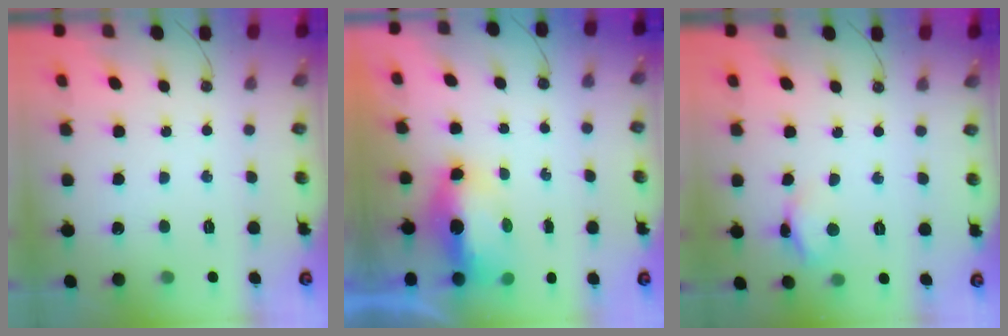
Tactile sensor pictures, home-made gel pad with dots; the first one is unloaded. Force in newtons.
{"total": 7.8, "press": 7.6, "slide": 1.3}
{"total": 5.6, "press": 5.6, "slide": 0.5}